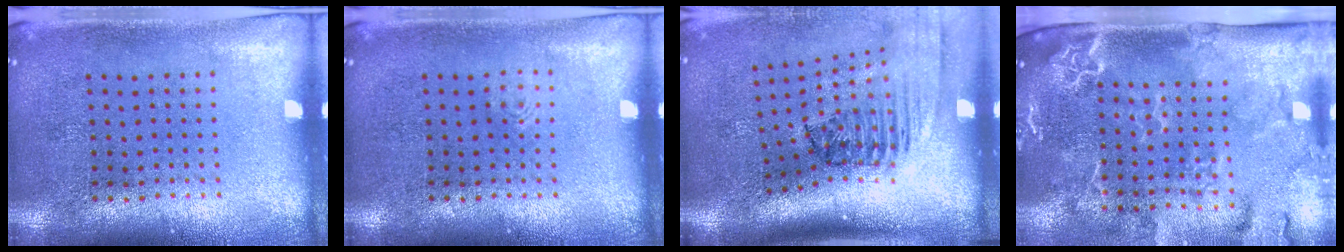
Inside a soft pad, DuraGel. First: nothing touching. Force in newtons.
{"total": 0.5, "press": 0.5, "slide": 0.1}
{"total": 2.4, "press": 1.7, "slide": 1.7}
{"total": 2.9, "press": 2.4, "slide": 1.7}